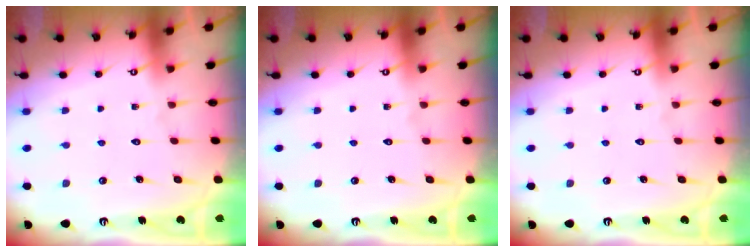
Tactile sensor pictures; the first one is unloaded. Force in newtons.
{"total": 0.0}
{"total": 0.0}